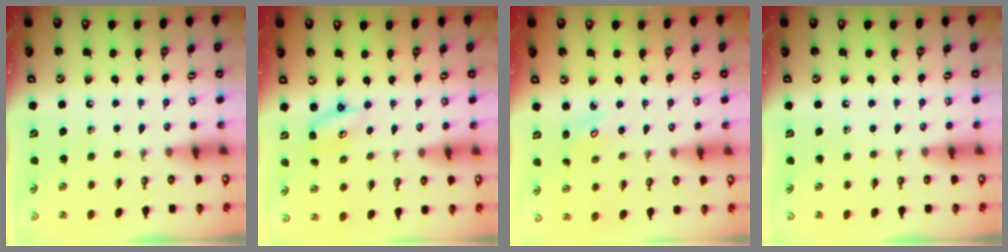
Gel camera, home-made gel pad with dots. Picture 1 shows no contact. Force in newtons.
{"total": 3.2, "press": 3.2, "slide": 0.3}
{"total": 3.1, "press": 3.1, "slide": 0.4}
{"total": 0.0}